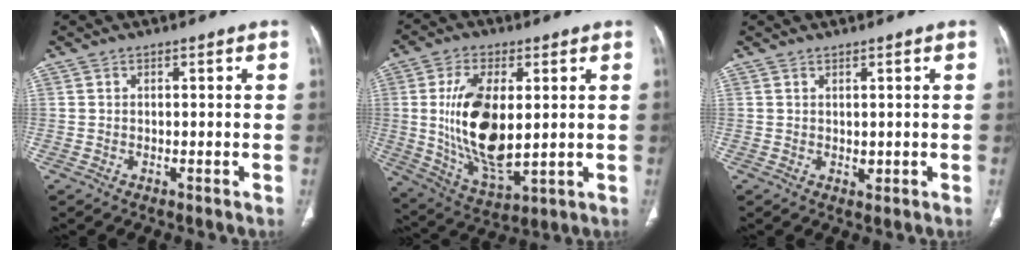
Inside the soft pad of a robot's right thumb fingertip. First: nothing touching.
{"total": 16.9, "force": [1.6, 8.3, 14.6], "torque": [-0.270, -0.020, 0.043]}
{"total": 1.2, "force": [0.5, 0.7, 0.8], "torque": [-0.012, -0.007, 0.015]}